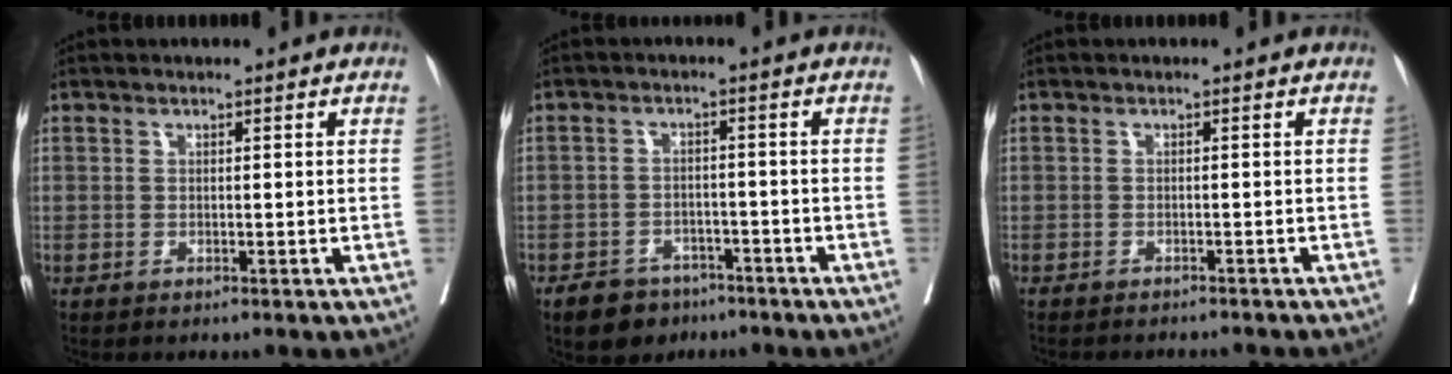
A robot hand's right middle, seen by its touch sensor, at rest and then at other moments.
{"total": 5.9, "force": [-4.3, 3.7, 1.7], "torque": [-0.030, 0.005, -0.066]}
{"total": 7.1, "force": [-6.7, 1.0, 2.1], "torque": [-0.018, -0.009, -0.081]}